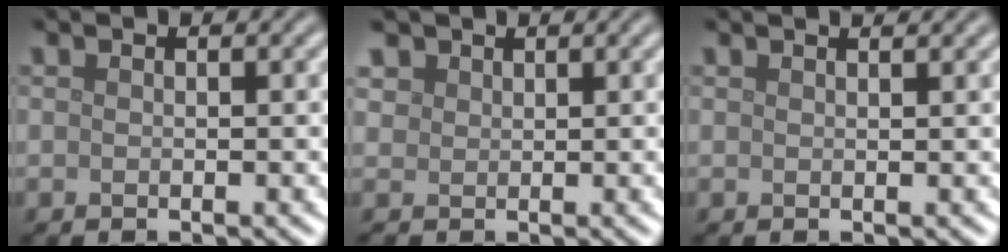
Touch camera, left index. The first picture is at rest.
{"total": 1.8, "force": [1.1, 1.4, 0.1], "torque": [-0.007, -0.004, 0.023]}
{"total": 1.8, "force": [1.5, 0.6, 0.8], "torque": [-0.002, 0.003, 0.002]}